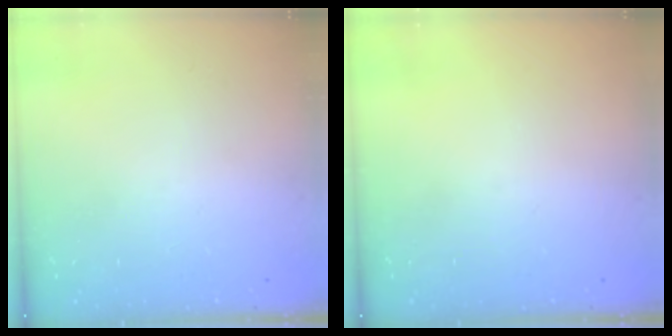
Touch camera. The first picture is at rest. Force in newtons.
{"total": 0.0}